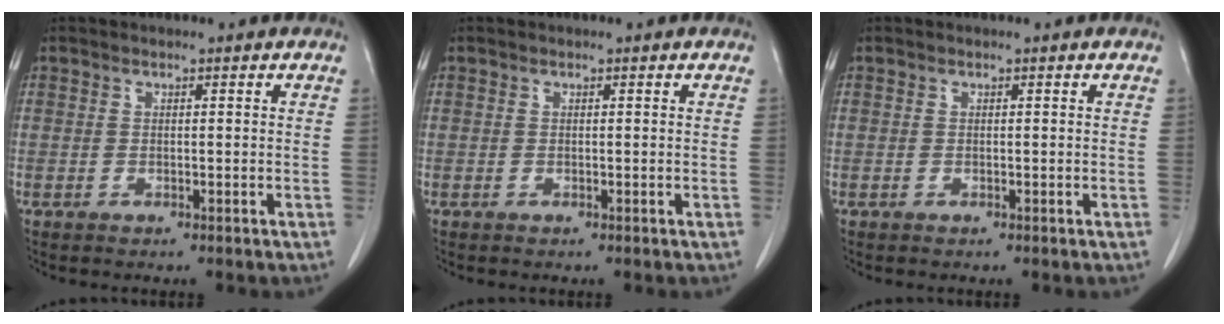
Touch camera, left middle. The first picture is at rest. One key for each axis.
{"total": 0.0}
{"total": 0.0}